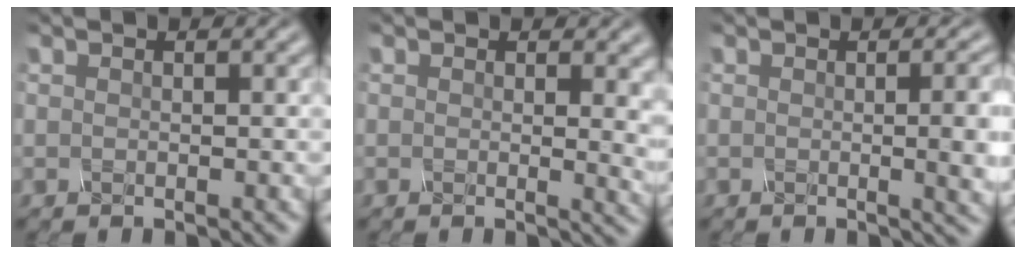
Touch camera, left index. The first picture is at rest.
{"total": 3.5, "force": [0.6, 1.4, 3.2], "torque": [-0.024, -0.006, 0.010]}
{"total": 6.0, "force": [-0.1, 2.4, 5.5], "torque": [-0.039, 0.001, 0.000]}